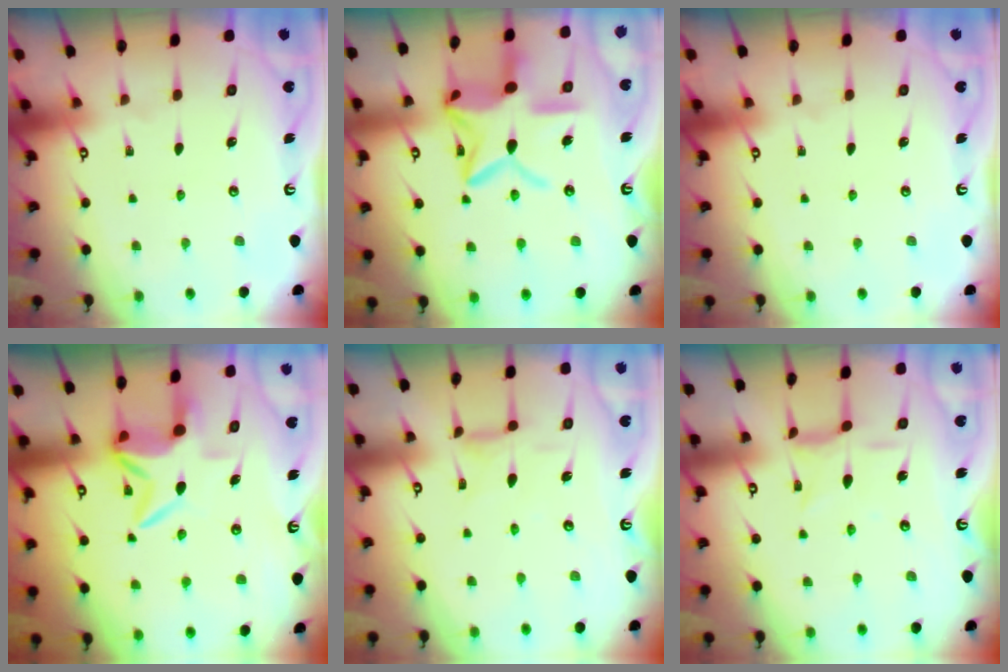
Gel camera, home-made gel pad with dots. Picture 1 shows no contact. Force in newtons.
{"total": 17.4, "press": 17.3, "slide": 1.4}
{"total": 0.0}
{"total": 6.5, "press": 6.4, "slide": 0.8}
{"total": 1.3, "press": 1.2, "slide": 0.4}
{"total": 4.1, "press": 4.0, "slide": 0.5}